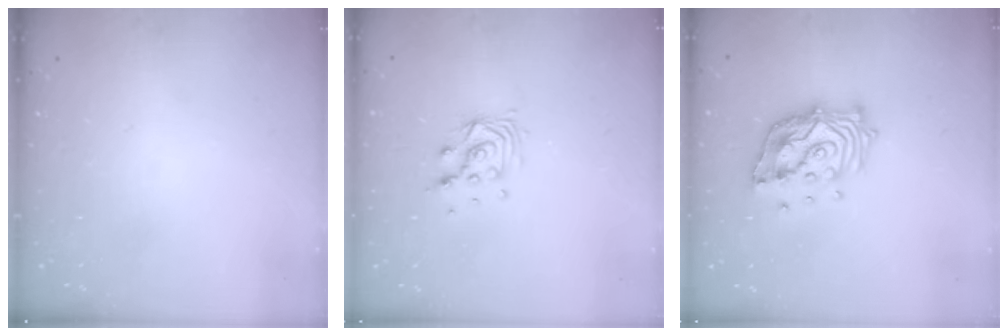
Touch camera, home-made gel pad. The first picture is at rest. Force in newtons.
{"total": 8.2, "press": 8.2, "slide": 0.6}
{"total": 14.8, "press": 14.7, "slide": 1.9}